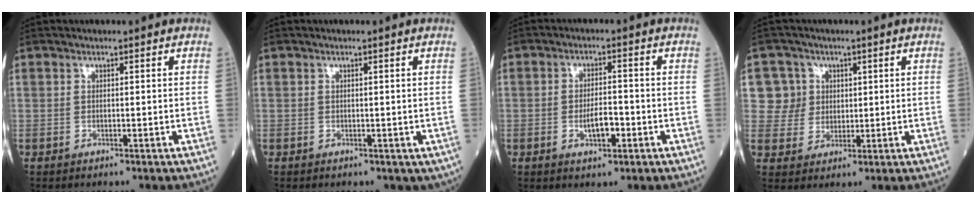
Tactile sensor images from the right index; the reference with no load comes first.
{"total": 1.6, "force": [-0.3, 1.2, 0.9], "torque": [-0.010, -0.001, 0.006]}
{"total": 4.4, "force": [-1.5, 1.5, 3.8], "torque": [-0.065, 0.001, -0.024]}
{"total": 5.9, "force": [1.6, 5.6, 0.3], "torque": [-0.003, 0.015, 0.034]}